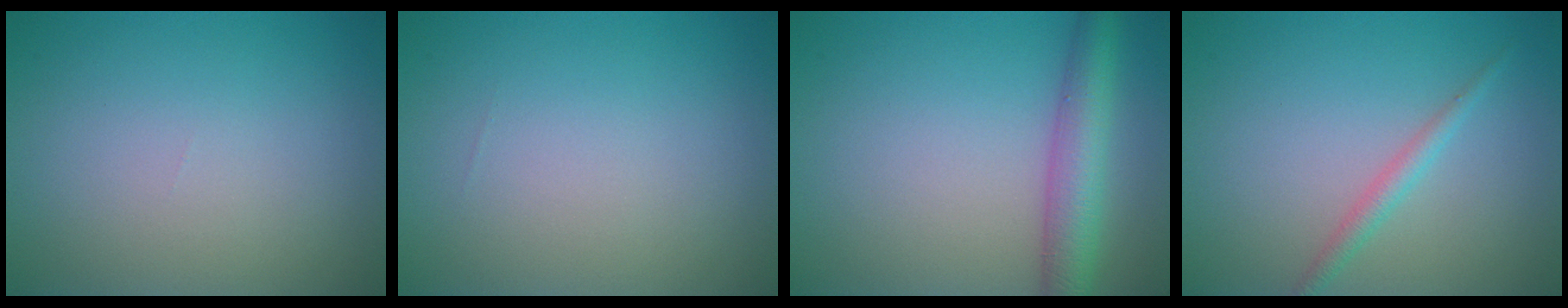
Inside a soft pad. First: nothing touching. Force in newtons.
{"total": 0.0}
{"total": 4.7, "press": 4.6, "slide": 0.2}
{"total": 1.5, "press": 1.5, "slide": 0.1}